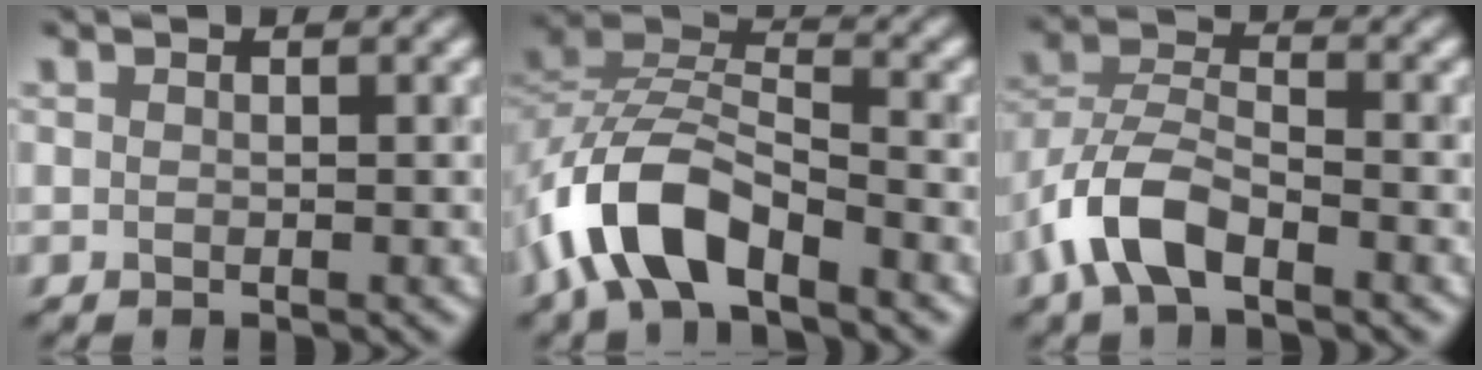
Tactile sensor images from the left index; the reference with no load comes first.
{"total": 7.7, "force": [-4.5, 3.5, 5.2], "torque": [-0.096, 0.010, -0.095]}
{"total": 5.6, "force": [-3.1, 2.6, 3.8], "torque": [-0.074, 0.008, -0.072]}